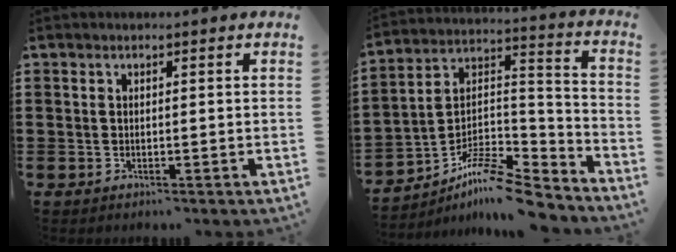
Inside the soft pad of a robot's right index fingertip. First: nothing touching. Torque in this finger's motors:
{"motor_torque": [0.24, 0.23, 0.37, 0.03]}